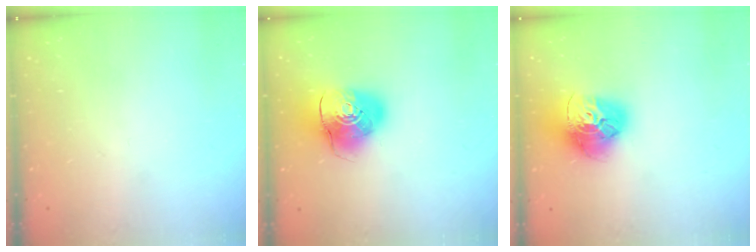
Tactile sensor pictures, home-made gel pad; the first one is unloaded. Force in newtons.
{"total": 10.9, "press": 10.7, "slide": 1.8}
{"total": 18.0, "press": 17.9, "slide": 1.8}